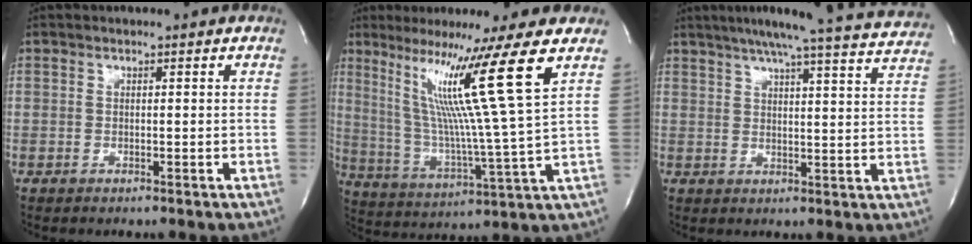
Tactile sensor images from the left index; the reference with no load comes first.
{"total": 17.1, "force": [8.1, -3.7, 14.6], "torque": [-0.252, -0.025, 0.127]}
{"total": 21.6, "force": [19.8, 0.4, 8.5], "torque": [-0.127, -0.036, 0.231]}